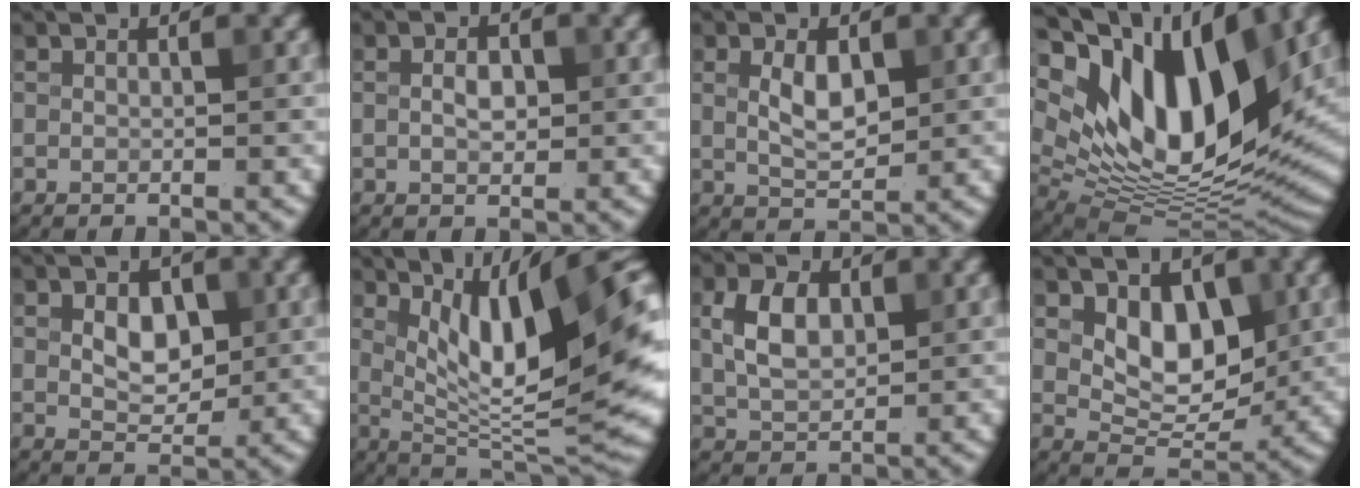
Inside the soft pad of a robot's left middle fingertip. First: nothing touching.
{"total": 2.0, "force": [0.1, 1.2, 1.6], "torque": [-0.030, 0.002, 0.001]}
{"total": 3.3, "force": [0.7, 1.8, 2.7], "torque": [-0.057, 0.000, 0.016]}
{"total": 16.8, "force": [6.8, 8.4, 12.9], "torque": [-0.234, 0.012, 0.116]}
{"total": 3.7, "force": [0.7, 2.3, 2.8], "torque": [-0.046, -0.001, 0.011]}
{"total": 13.9, "force": [3.6, 3.8, 12.9], "torque": [-0.176, 0.002, 0.060]}
{"total": 4.5, "force": [1.0, 2.9, 3.4], "torque": [-0.074, 0.006, 0.017]}
{"total": 5.1, "force": [1.3, 3.2, 3.8], "torque": [-0.055, -0.009, 0.022]}